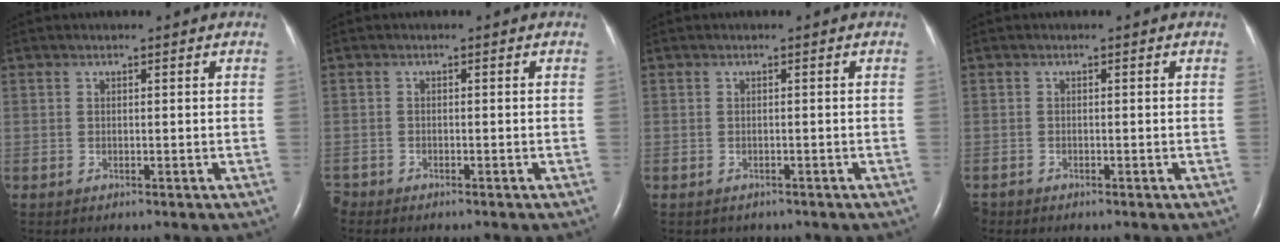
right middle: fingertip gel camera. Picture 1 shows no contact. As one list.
[{"total": 1.8, "force": [-1.7, 0.4, -0.1], "torque": [0.003, -0.004, -0.028]}, {"total": 1.7, "force": [-1.4, 0.9, 0.2], "torque": [-0.008, 0.000, -0.015]}, {"total": 0.8, "force": [-0.7, 0.3, 0.0], "torque": [-0.003, -0.001, -0.013]}]